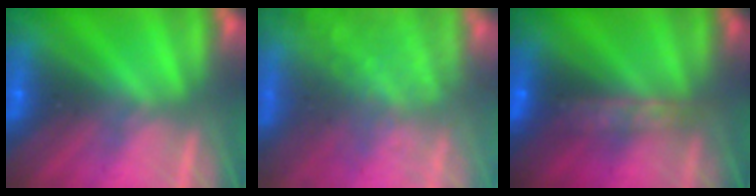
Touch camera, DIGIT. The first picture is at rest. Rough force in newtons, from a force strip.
{"total": 9.7}
{"total": 6.4}